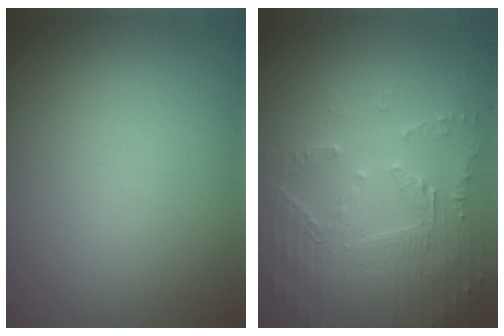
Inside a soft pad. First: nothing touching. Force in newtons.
{"total": 5.1, "press": 3.7, "slide": 3.6}